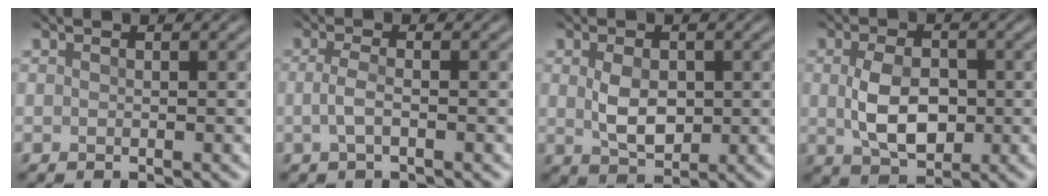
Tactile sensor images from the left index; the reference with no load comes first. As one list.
[{"total": 1.9, "force": [-0.4, 0.6, 1.8], "torque": [-0.040, -0.002, -0.013]}, {"total": 3.7, "force": [0.2, 2.4, 2.8], "torque": [-0.062, -0.004, 0.007]}, {"total": 5.4, "force": [-0.2, 3.5, 4.1], "torque": [-0.086, -0.006, 0.000]}]